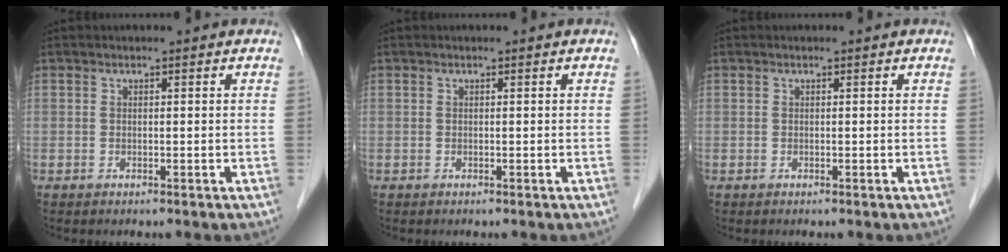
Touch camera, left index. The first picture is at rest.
{"total": 0.0}
{"total": 0.0}